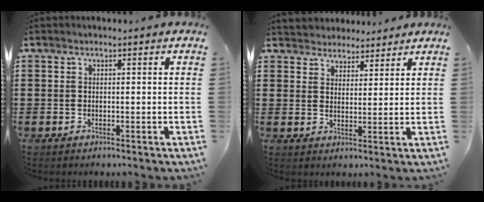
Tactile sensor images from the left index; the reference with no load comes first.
{"total": 3.5, "force": [3.2, 1.3, -0.5], "torque": [-0.004, -0.004, 0.060]}